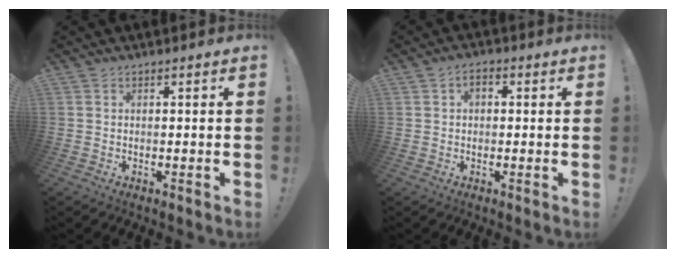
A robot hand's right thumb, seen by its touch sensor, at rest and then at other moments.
{"total": 2.5, "force": [0.2, 1.8, 1.7], "torque": [-0.030, 0.007, 0.001]}